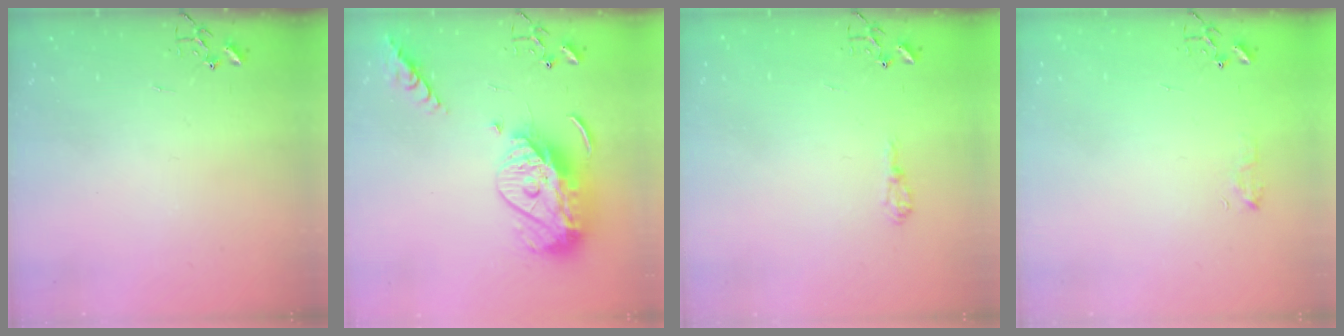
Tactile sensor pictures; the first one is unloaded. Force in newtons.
{"total": 17.5, "press": 17.4, "slide": 1.6}
{"total": 7.2, "press": 7.1, "slide": 0.6}
{"total": 6.0, "press": 6.0, "slide": 0.6}